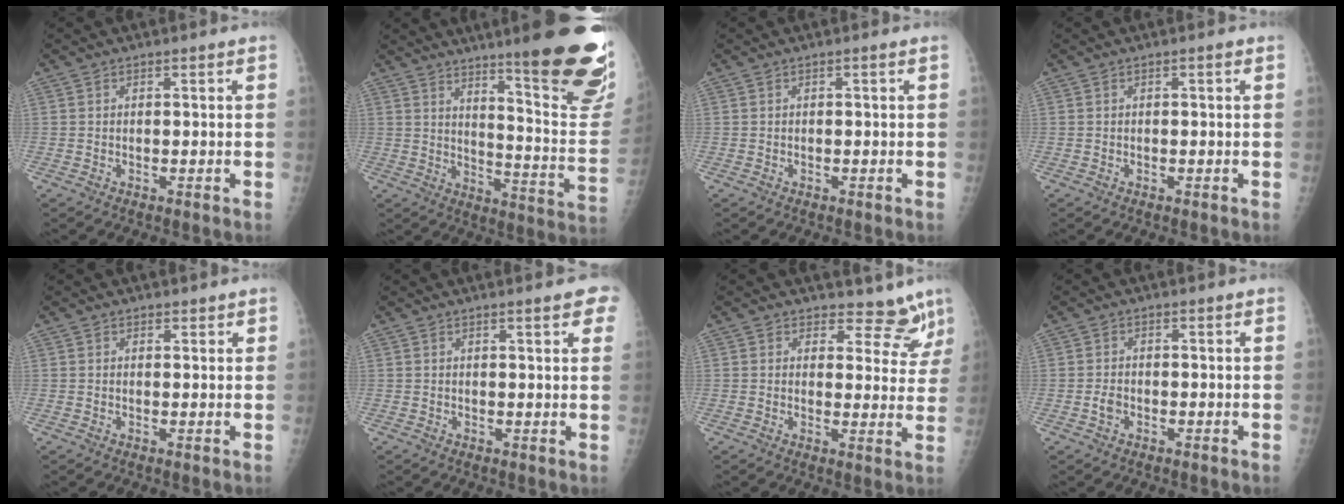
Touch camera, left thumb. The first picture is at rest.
{"total": 24.1, "force": [15.5, 3.4, 18.2], "torque": [-0.212, -0.097, 0.212]}
{"total": 0.0}
{"total": 0.0}
{"total": 1.3, "force": [1.0, 0.9, 0.1], "torque": [0.018, -0.005, 0.008]}
{"total": 5.3, "force": [3.3, 1.2, 3.9], "torque": [-0.027, -0.003, 0.035]}
{"total": 8.1, "force": [7.3, 3.4, 0.5], "torque": [0.034, -0.053, 0.073]}
{"total": 1.9, "force": [-0.6, 1.4, 1.1], "torque": [-0.014, 0.003, -0.012]}